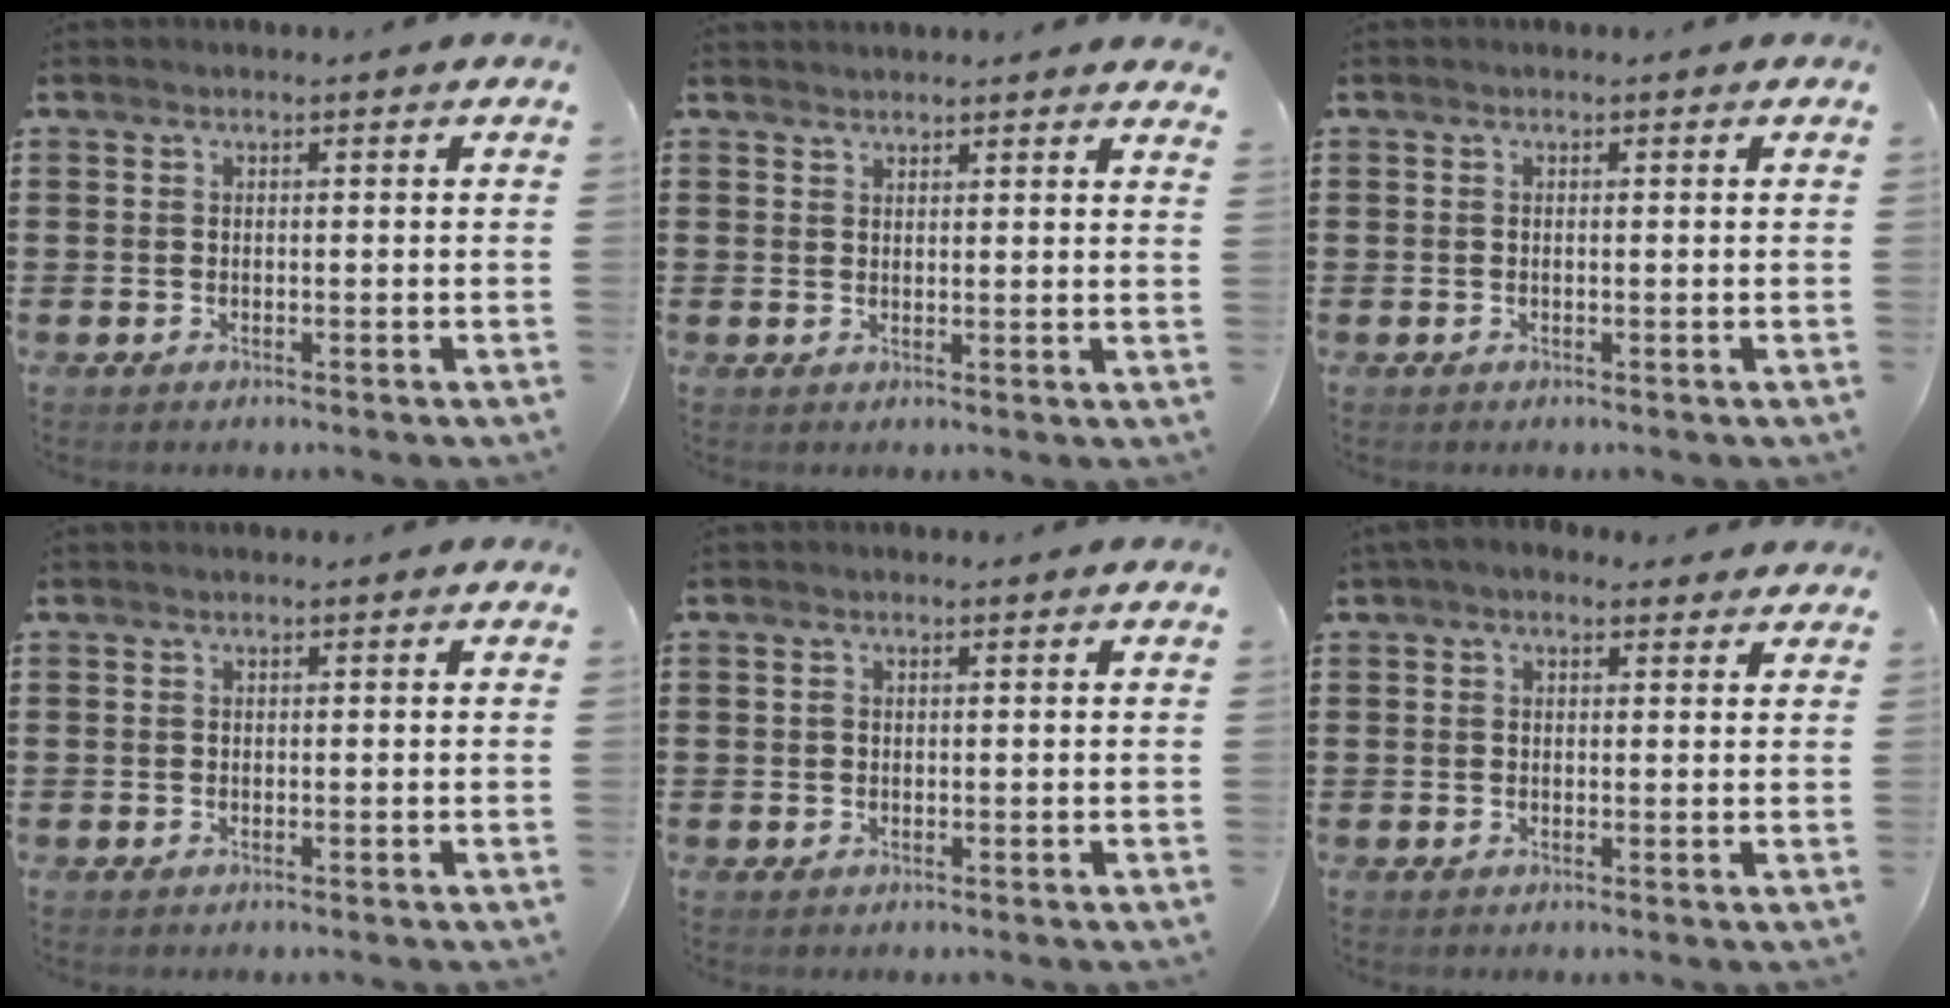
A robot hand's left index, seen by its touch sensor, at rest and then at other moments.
{"total": 2.2, "force": [2.2, -0.1, -0.1], "torque": [-0.002, -0.003, 0.043]}
{"total": 0.0}
{"total": 0.0}
{"total": 0.8, "force": [0.2, 0.6, 0.5], "torque": [-0.012, 0.005, 0.003]}
{"total": 2.2, "force": [1.5, 1.1, 1.1], "torque": [-0.026, 0.008, 0.028]}